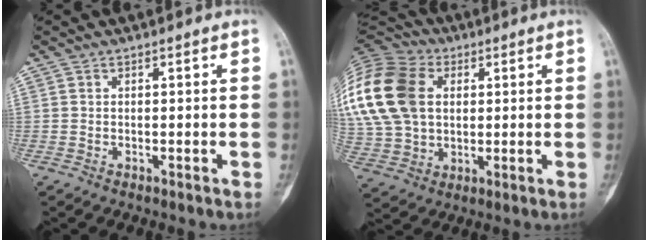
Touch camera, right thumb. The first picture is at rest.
{"total": 25.3, "force": [5.6, 18.3, 16.5], "torque": [-0.375, 0.038, 0.112]}